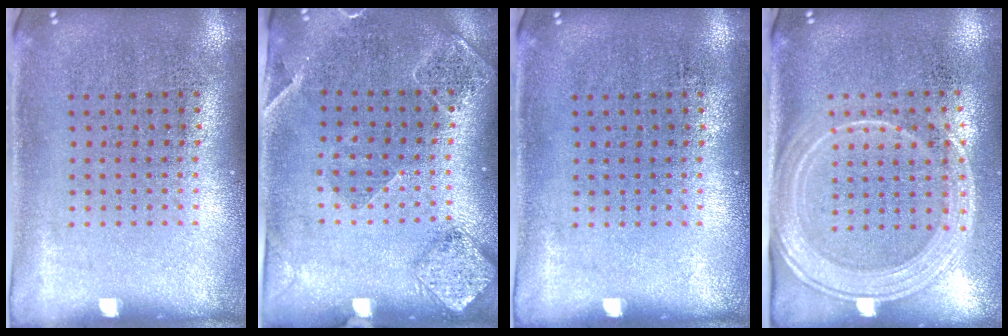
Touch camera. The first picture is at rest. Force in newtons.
{"total": 1.6, "press": 1.6, "slide": 0.3}
{"total": 0.0}
{"total": 2.1, "press": 1.8, "slide": 1.1}